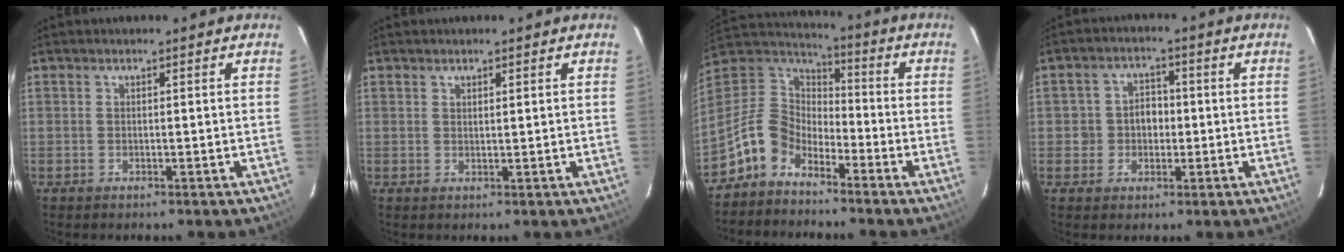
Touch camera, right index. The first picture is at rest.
{"total": 1.0, "force": [0.8, 0.3, 0.5], "torque": [-0.007, 0.001, 0.014]}
{"total": 10.4, "force": [-6.8, 6.2, 4.9], "torque": [-0.105, 0.028, -0.147]}
{"total": 4.8, "force": [-0.7, 4.5, 1.6], "torque": [-0.025, 0.018, -0.009]}